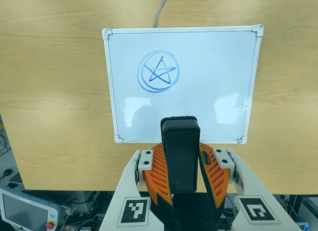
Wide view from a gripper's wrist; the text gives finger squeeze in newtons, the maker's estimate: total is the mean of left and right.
{"total": 10.4, "left": 9.2, "right": 11.6}